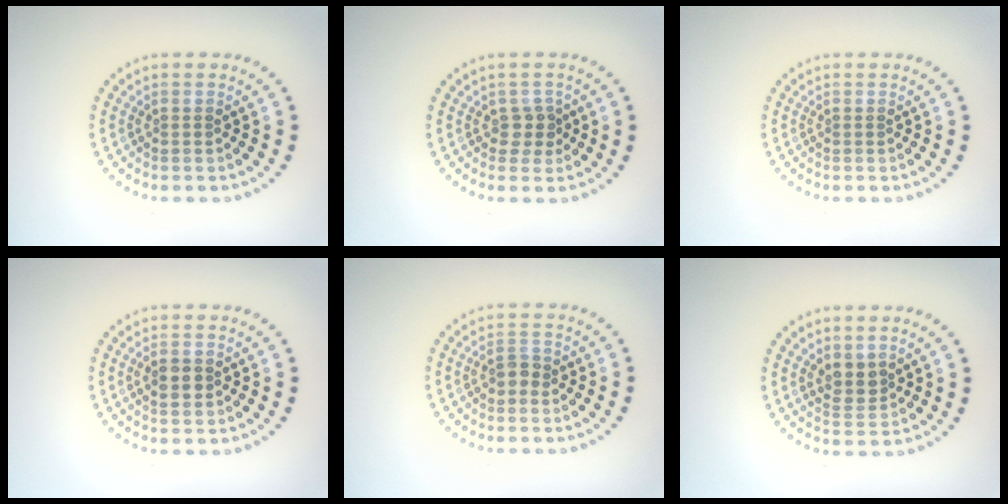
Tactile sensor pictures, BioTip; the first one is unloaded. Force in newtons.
{"total": 1.7, "press": 1.4, "slide": 1.0}
{"total": 0.0}
{"total": 1.8, "press": 1.8, "slide": 0.2}
{"total": 1.3, "press": 1.2, "slide": 0.4}
{"total": 2.0, "press": 1.8, "slide": 0.9}